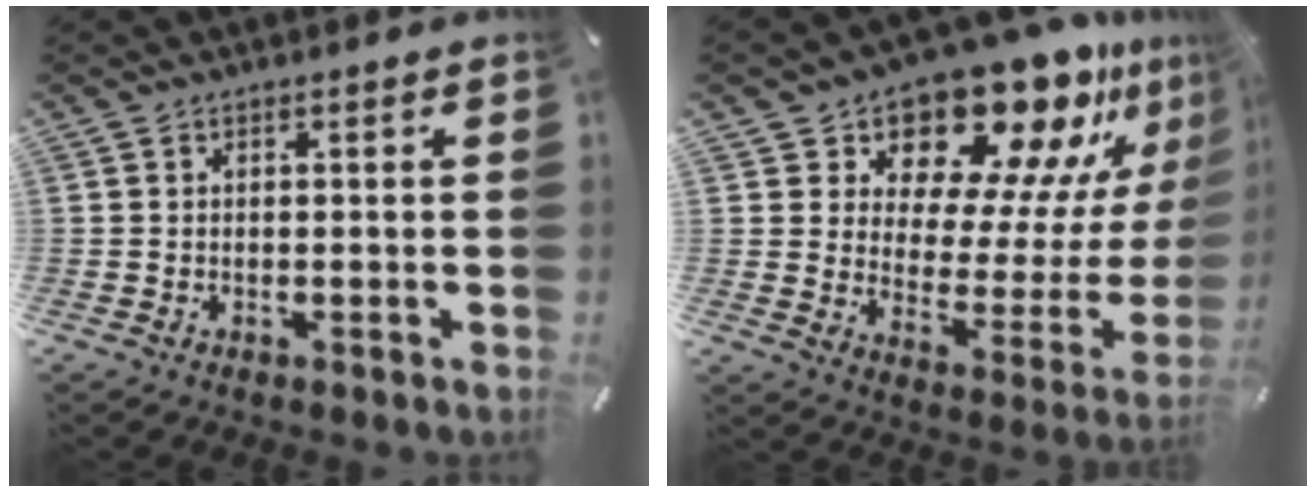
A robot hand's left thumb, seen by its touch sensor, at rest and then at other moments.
{"total": 18.1, "force": [15.8, 6.8, 5.5], "torque": [-0.068, -0.151, 0.261]}